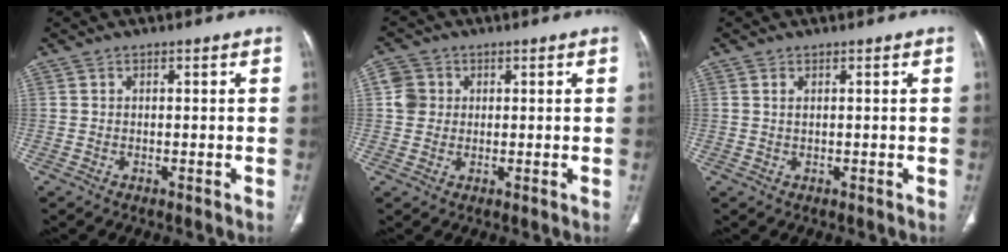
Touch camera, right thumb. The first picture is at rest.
{"total": 4.3, "force": [0.8, 4.1, 1.3], "torque": [-0.009, 0.006, 0.012]}
{"total": 0.8, "force": [0.3, 0.4, 0.7], "torque": [-0.017, 0.004, 0.010]}